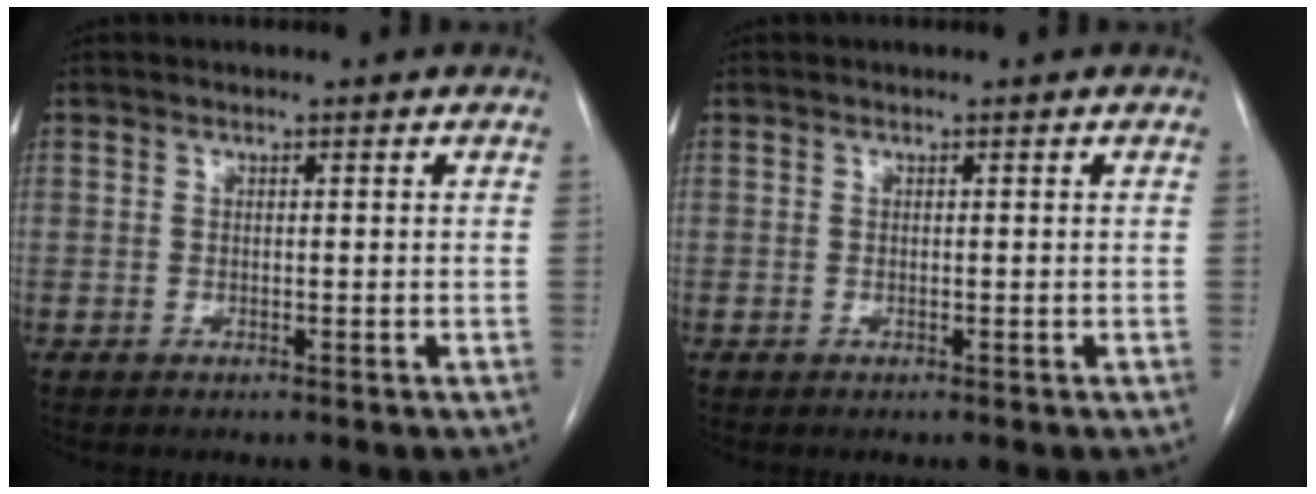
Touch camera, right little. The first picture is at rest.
{"total": 0.0}